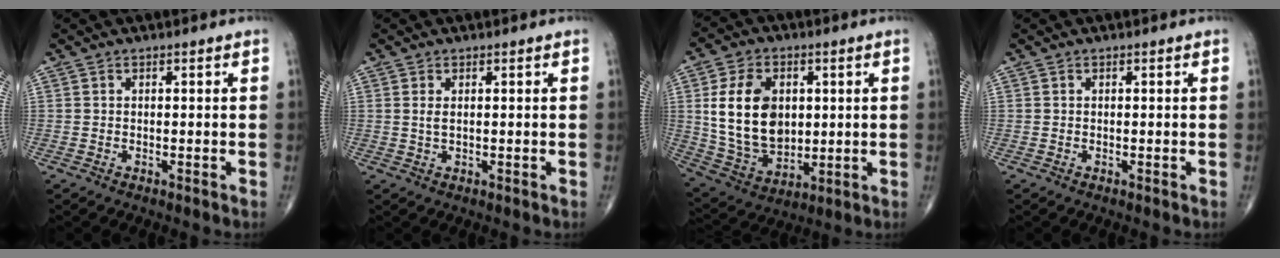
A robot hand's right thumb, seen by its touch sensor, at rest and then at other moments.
{"total": 1.6, "force": [0.4, 0.7, 1.3], "torque": [-0.028, -0.001, 0.013]}
{"total": 16.5, "force": [2.7, 11.4, 11.6], "torque": [-0.181, -0.012, 0.063]}
{"total": 0.0}